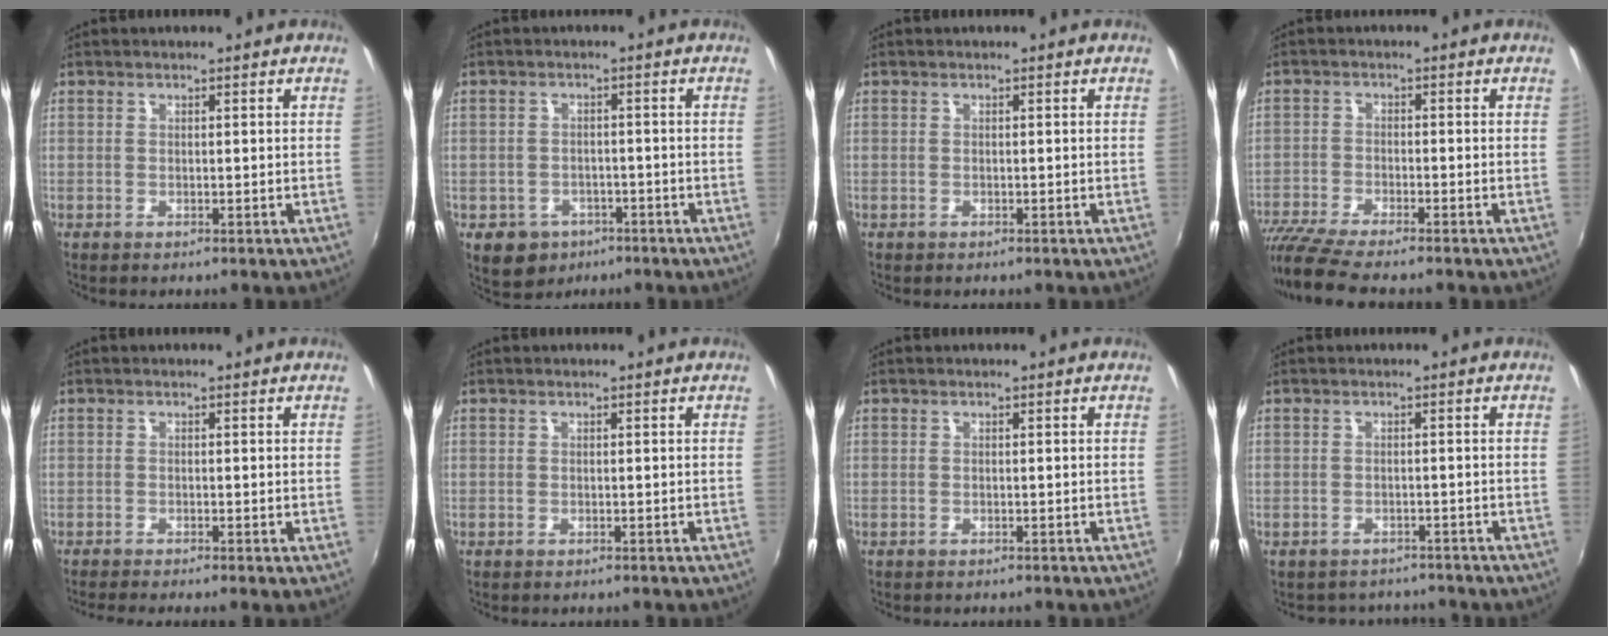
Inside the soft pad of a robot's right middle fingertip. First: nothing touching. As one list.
[{"total": 7.4, "force": [-3.8, 5.9, 2.3], "torque": [-0.063, -0.003, -0.046]}, {"total": 0.0}, {"total": 9.2, "force": [-8.1, 0.5, 4.3], "torque": [-0.107, -0.036, -0.149]}, {"total": 2.9, "force": [-2.5, -0.4, 1.3], "torque": [-0.032, -0.018, -0.051]}, {"total": 0.5, "force": [-0.4, 0.2, 0.0], "torque": [-0.001, -0.002, -0.007]}, {"total": 0.9, "force": [-0.8, 0.4, 0.1], "torque": [-0.006, -0.003, -0.012]}, {"total": 5.9, "force": [-5.3, 2.5, 0.8], "torque": [-0.023, -0.003, -0.072]}]